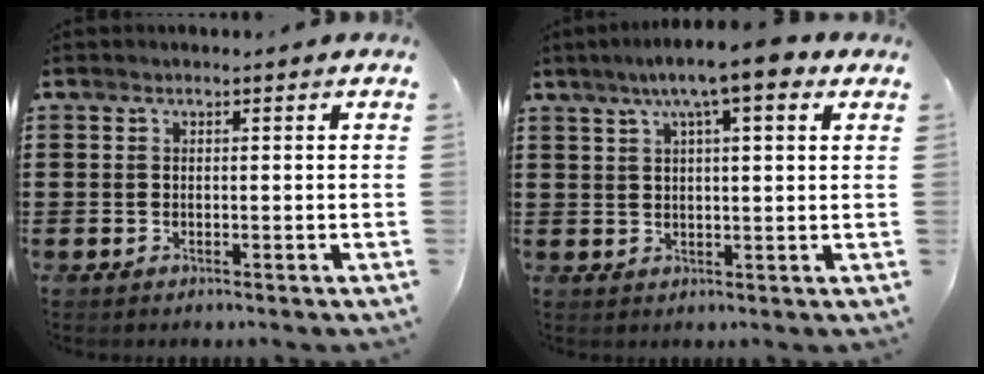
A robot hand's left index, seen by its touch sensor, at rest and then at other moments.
{"total": 8.0, "force": [4.6, 1.2, 6.4], "torque": [-0.116, 0.002, 0.075]}